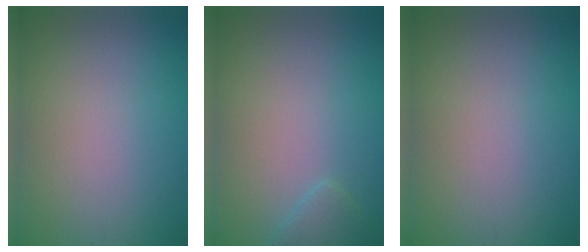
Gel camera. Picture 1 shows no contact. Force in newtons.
{"total": 1.5, "press": 1.5, "slide": 0.1}
{"total": 0.0}